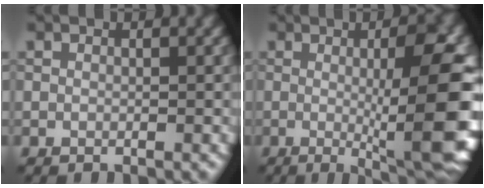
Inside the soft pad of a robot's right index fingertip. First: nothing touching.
{"total": 13.2, "force": [-0.5, 3.0, 12.9], "torque": [-0.136, -0.002, -0.005]}